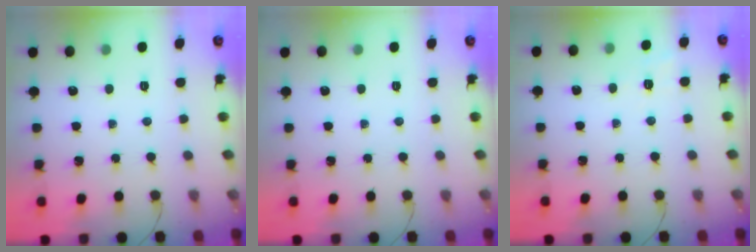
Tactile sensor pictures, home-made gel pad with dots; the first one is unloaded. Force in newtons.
{"total": 0.0}
{"total": 1.9, "press": 0.0, "slide": 1.9}